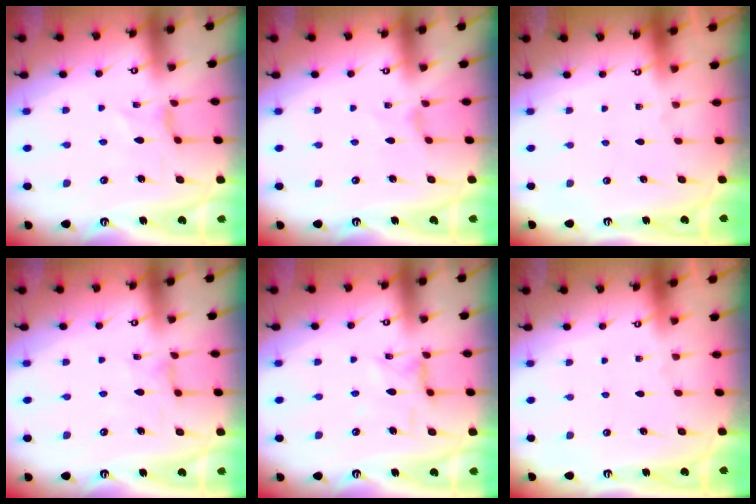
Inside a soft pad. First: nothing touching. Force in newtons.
{"total": 0.0}
{"total": 0.0}
{"total": 1.6, "press": 1.6, "slide": 0.2}
{"total": 2.5, "press": 2.4, "slide": 0.4}
{"total": 0.0}